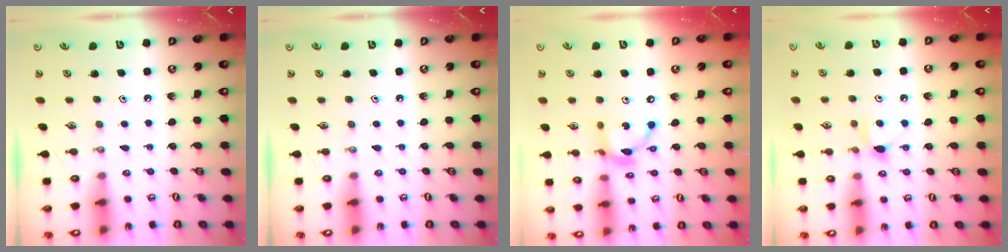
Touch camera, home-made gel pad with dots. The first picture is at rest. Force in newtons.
{"total": 0.0}
{"total": 11.5, "press": 11.5, "slide": 0.7}
{"total": 4.9, "press": 4.8, "slide": 0.7}